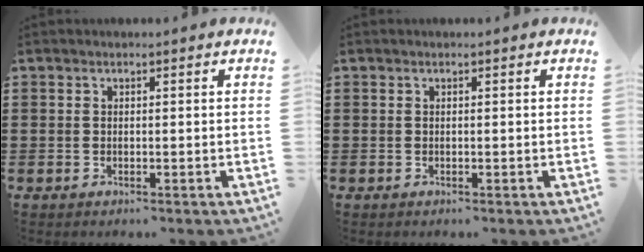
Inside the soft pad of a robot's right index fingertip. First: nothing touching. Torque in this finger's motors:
{"motor_torque": [0.00, 0.00, 0.00, 0.00]}